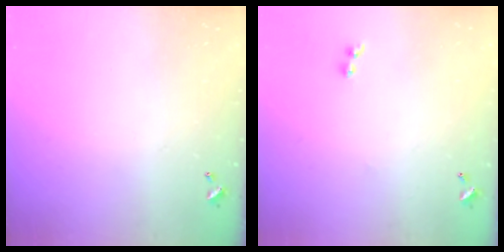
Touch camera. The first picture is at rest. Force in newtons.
{"total": 2.0, "press": 1.7, "slide": 1.0}